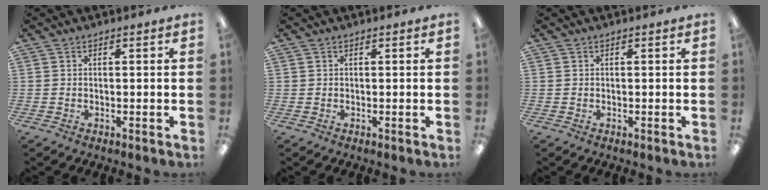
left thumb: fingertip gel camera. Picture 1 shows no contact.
{"total": 0.0}
{"total": 0.0}